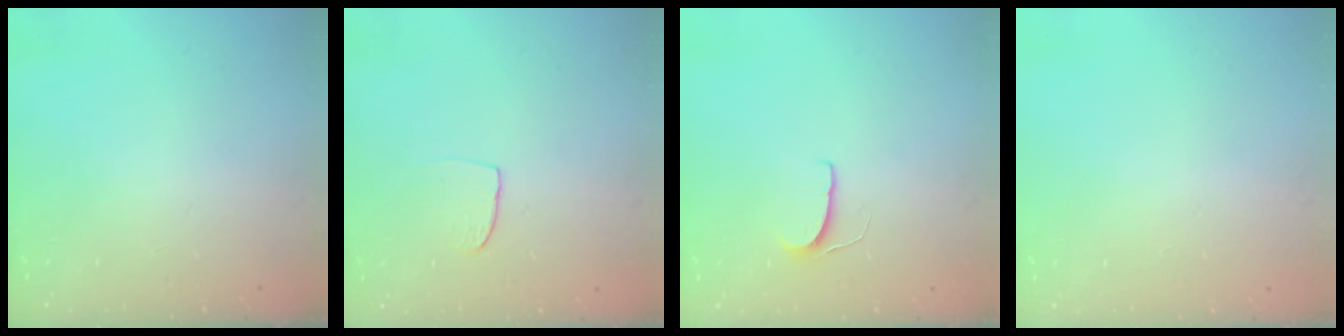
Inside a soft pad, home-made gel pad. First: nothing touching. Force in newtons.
{"total": 6.0, "press": 6.0, "slide": 0.4}
{"total": 5.4, "press": 5.4, "slide": 0.4}
{"total": 0.5, "press": 0.5, "slide": 0.1}